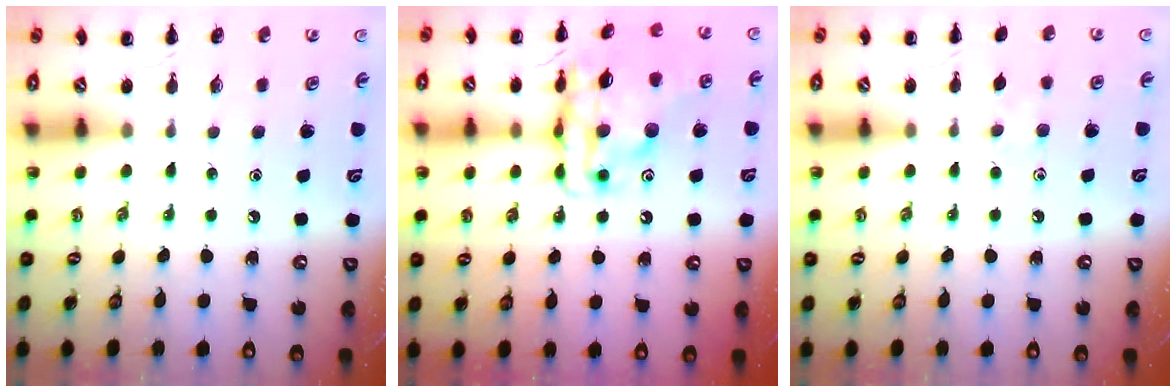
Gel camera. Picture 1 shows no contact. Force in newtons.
{"total": 17.3, "press": 17.1, "slide": 2.7}
{"total": 3.3, "press": 3.1, "slide": 1.2}